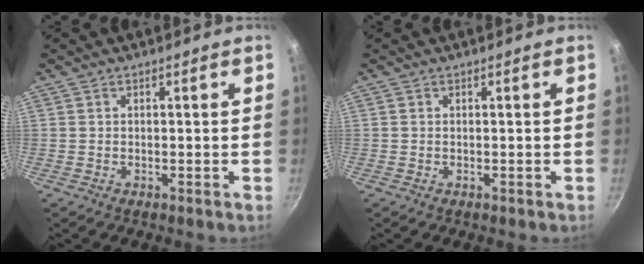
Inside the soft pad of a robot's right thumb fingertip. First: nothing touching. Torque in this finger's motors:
{"motor_torque": [-0.35, -0.04, -0.38, -0.17, -0.08]}